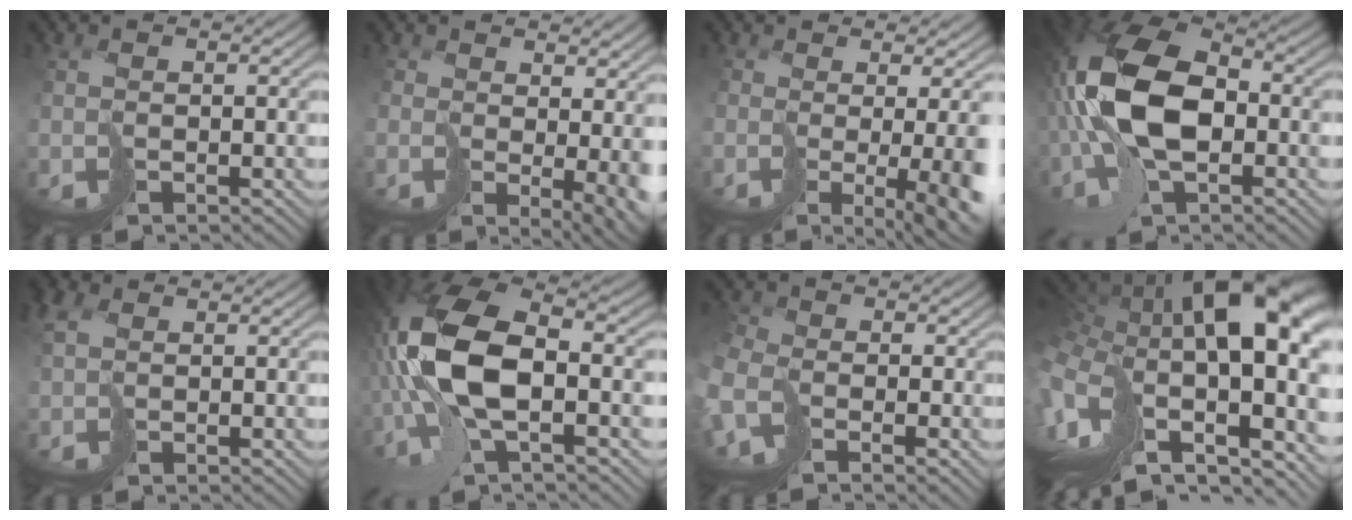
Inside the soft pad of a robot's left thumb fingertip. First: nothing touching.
{"total": 5.2, "force": [0.5, 1.8, 4.9], "torque": [-0.079, -0.020, 0.022]}
{"total": 9.7, "force": [-2.0, 2.6, 9.1], "torque": [-0.102, -0.041, 0.009]}
{"total": 13.6, "force": [-0.6, 7.6, 11.2], "torque": [-0.264, 0.009, -0.021]}
{"total": 3.7, "force": [1.0, 2.7, 2.2], "torque": [-0.085, -0.001, 0.016]}
{"total": 12.3, "force": [-0.5, 5.1, 11.2], "torque": [-0.265, 0.011, -0.020]}
{"total": 6.3, "force": [-3.3, 3.8, 3.6], "torque": [-0.117, -0.019, -0.071]}
{"total": 18.3, "force": [-1.0, 11.5, 14.2], "torque": [-0.288, -0.032, 0.015]}